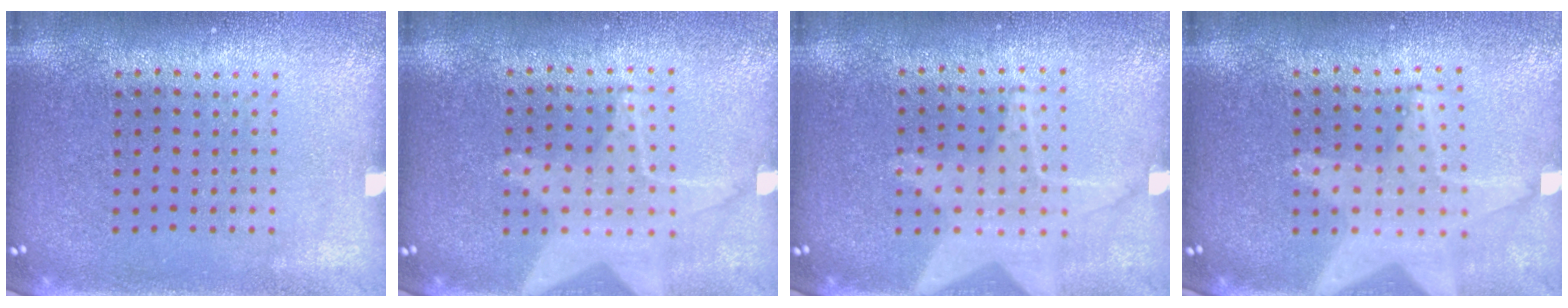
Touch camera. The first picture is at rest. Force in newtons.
{"total": 1.5, "press": 1.4, "slide": 0.5}
{"total": 1.3, "press": 1.3, "slide": 0.2}
{"total": 2.0, "press": 1.7, "slide": 1.1}